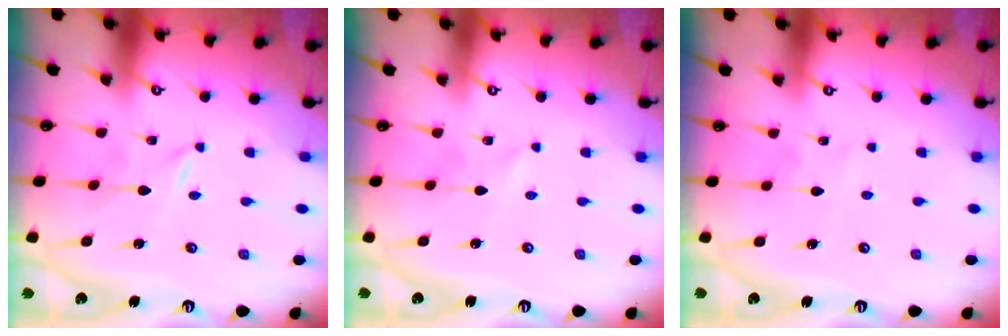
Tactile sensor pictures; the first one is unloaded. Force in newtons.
{"total": 1.1, "press": 1.1, "slide": 0.2}
{"total": 2.6, "press": 2.6, "slide": 0.2}